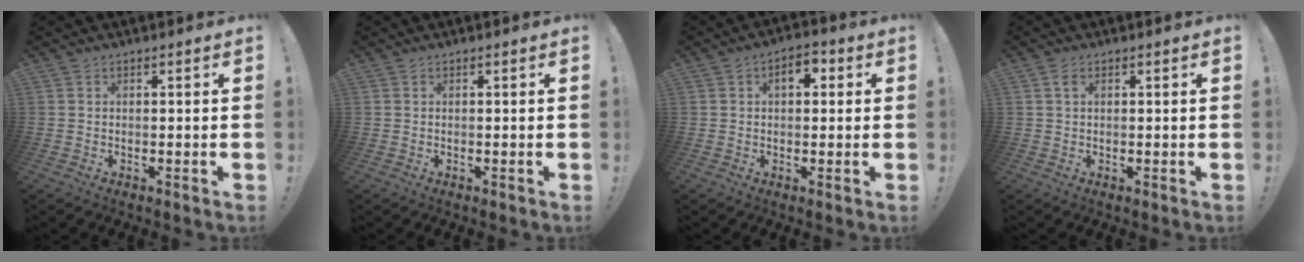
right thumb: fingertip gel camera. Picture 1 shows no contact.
{"total": 0.0}
{"total": 5.2, "force": [1.1, 3.1, 4.1], "torque": [-0.049, 0.003, 0.015]}
{"total": 1.6, "force": [0.7, 0.9, 1.0], "torque": [-0.014, -0.001, 0.011]}